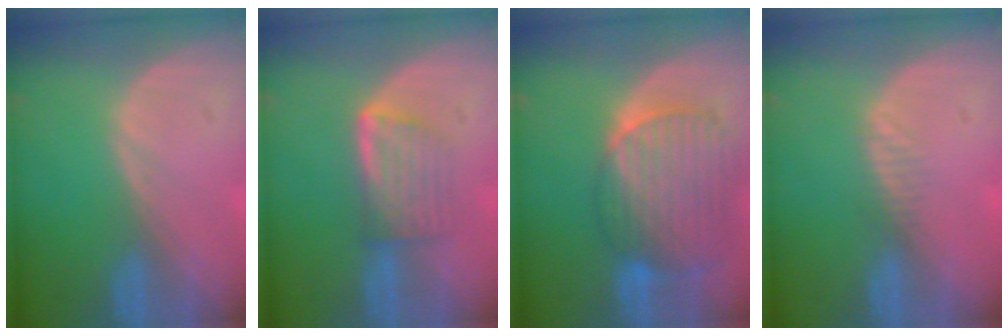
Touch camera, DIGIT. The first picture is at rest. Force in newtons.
{"total": 5.7, "press": 5.3, "slide": 2.3}
{"total": 10.7, "press": 9.1, "slide": 5.6}
{"total": 1.3, "press": 1.1, "slide": 0.7}